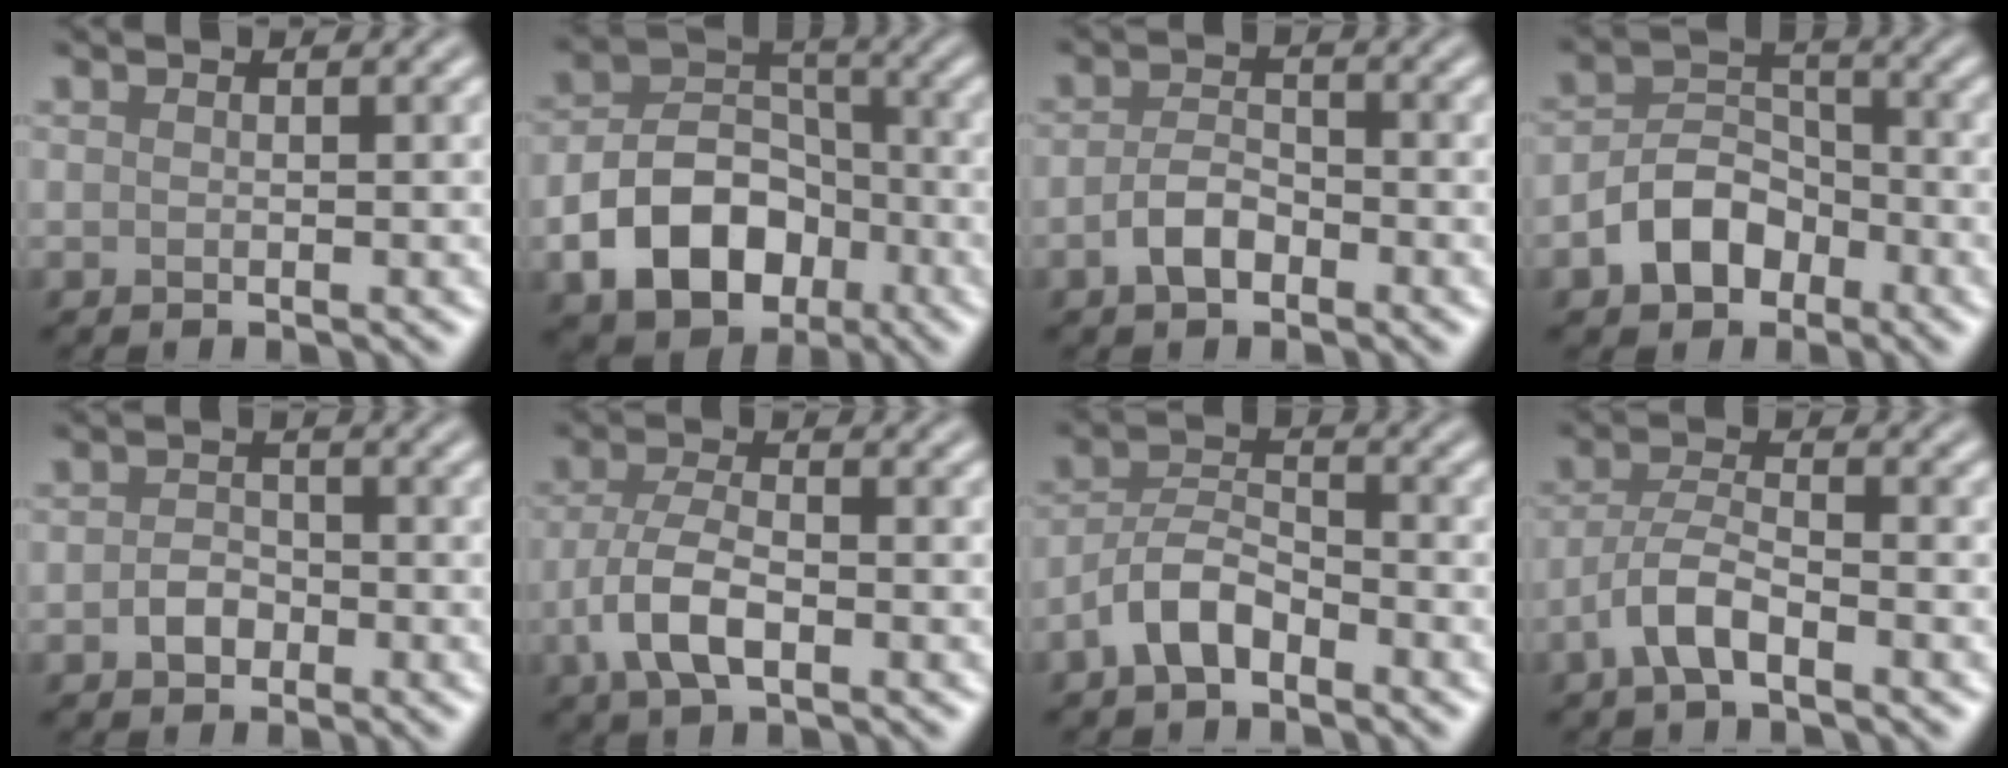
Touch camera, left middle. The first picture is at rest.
{"total": 8.4, "force": [-3.3, 5.8, 5.0], "torque": [-0.086, -0.001, -0.064]}
{"total": 2.7, "force": [-1.3, 1.5, 1.8], "torque": [-0.037, 0.006, -0.029]}
{"total": 4.8, "force": [-2.4, 3.4, 2.5], "torque": [-0.041, 0.005, -0.050]}
{"total": 1.9, "force": [-0.8, 1.5, 1.0], "torque": [-0.018, 0.003, -0.019]}
{"total": 4.5, "force": [-1.6, 2.1, 3.7], "torque": [-0.078, 0.001, -0.036]}
{"total": 3.9, "force": [-2.4, 1.9, 2.4], "torque": [-0.045, 0.013, -0.052]}
{"total": 3.5, "force": [-1.9, 1.2, 2.7], "torque": [-0.058, 0.008, -0.046]}